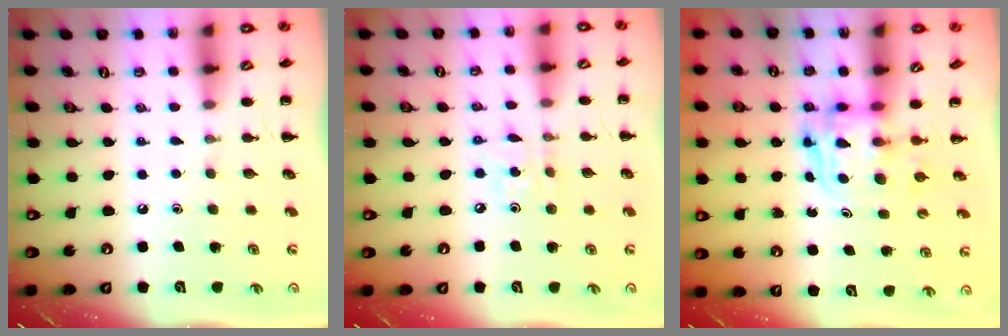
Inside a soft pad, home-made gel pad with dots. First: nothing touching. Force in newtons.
{"total": 3.6, "press": 3.4, "slide": 1.0}
{"total": 2.8, "press": 2.8, "slide": 0.2}